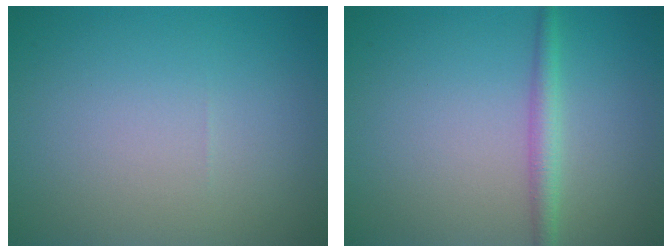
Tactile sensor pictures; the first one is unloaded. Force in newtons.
{"total": 2.0, "press": 2.0, "slide": 0.1}